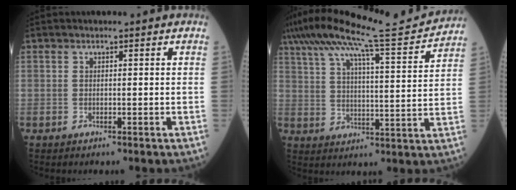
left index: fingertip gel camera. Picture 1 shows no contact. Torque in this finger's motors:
{"motor_torque": [1.05, -1.09, 0.36, 0.16]}